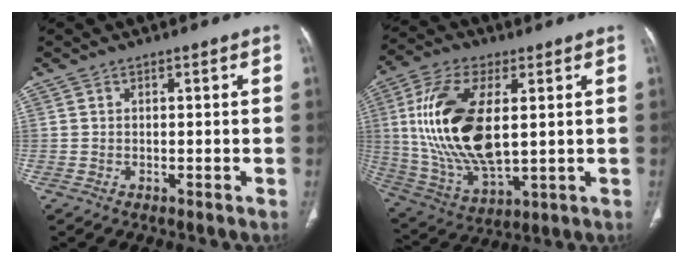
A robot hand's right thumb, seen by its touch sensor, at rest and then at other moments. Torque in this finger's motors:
{"motor_torque": [2.21, 2.80, 2.48, 0.16, 0.73]}